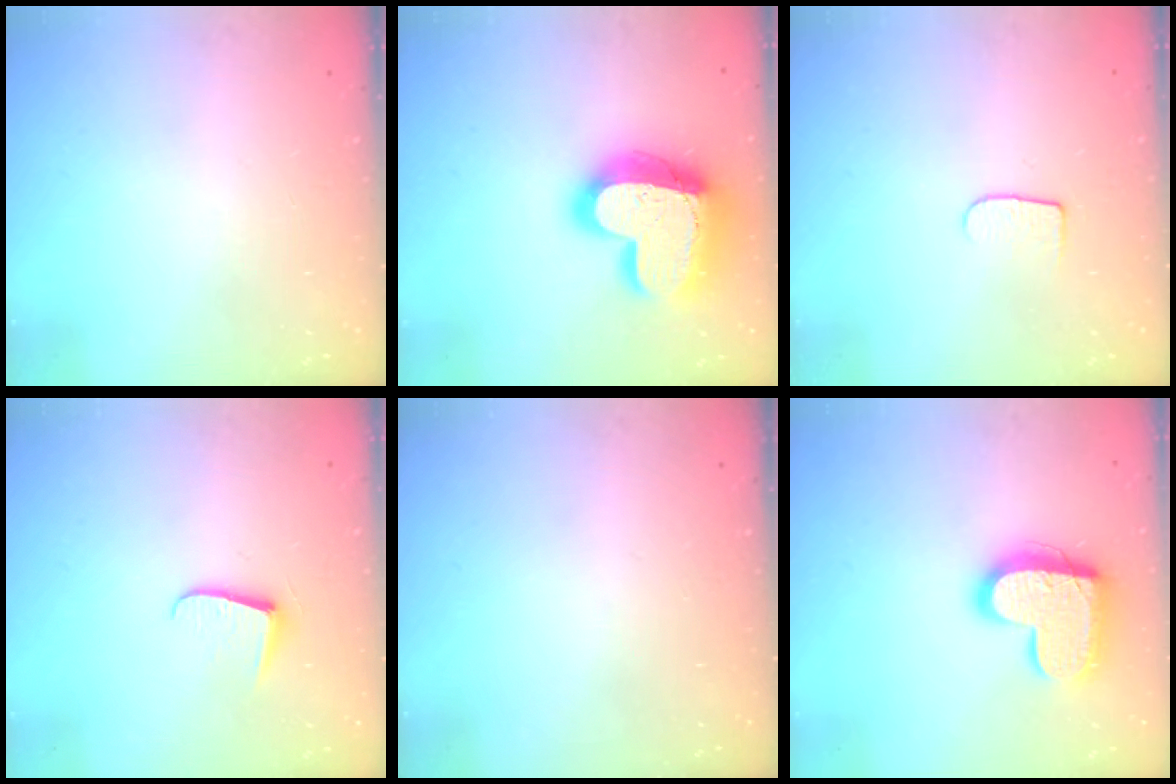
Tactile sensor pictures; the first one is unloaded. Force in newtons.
{"total": 23.4, "press": 23.3, "slide": 1.9}
{"total": 5.8, "press": 5.8, "slide": 0.7}
{"total": 5.9, "press": 5.9, "slide": 0.6}
{"total": 0.0}
{"total": 17.3, "press": 17.3, "slide": 1.2}